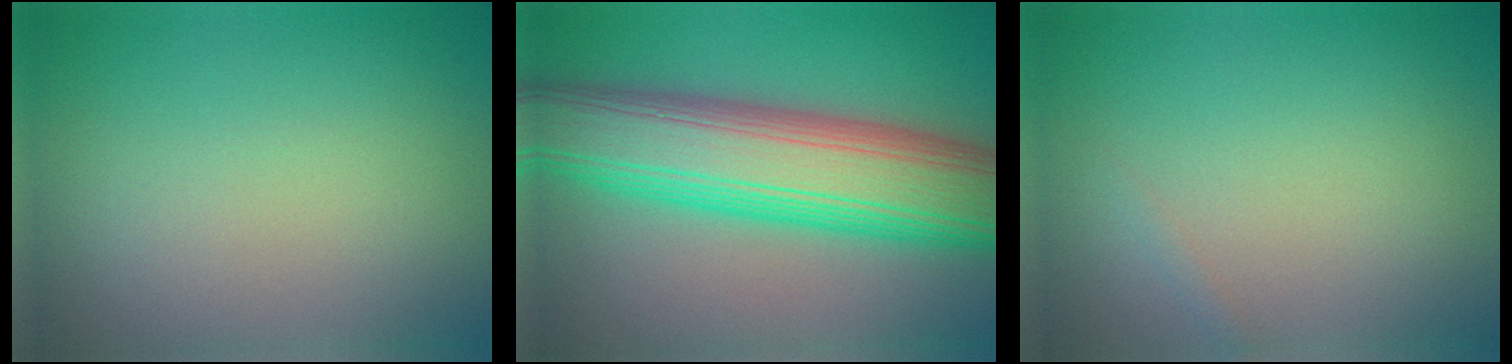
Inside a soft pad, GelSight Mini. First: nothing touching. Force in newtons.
{"total": 12.9, "press": 12.9, "slide": 0.1}
{"total": 0.5, "press": 0.5, "slide": 0.0}